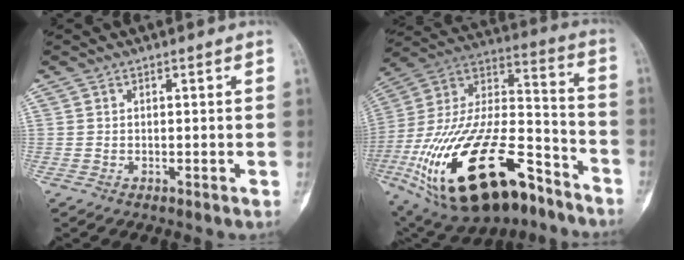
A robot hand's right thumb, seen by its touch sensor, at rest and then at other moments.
{"total": 34.7, "force": [-17.7, 16.1, 25.1], "torque": [-0.507, 0.051, -0.295]}